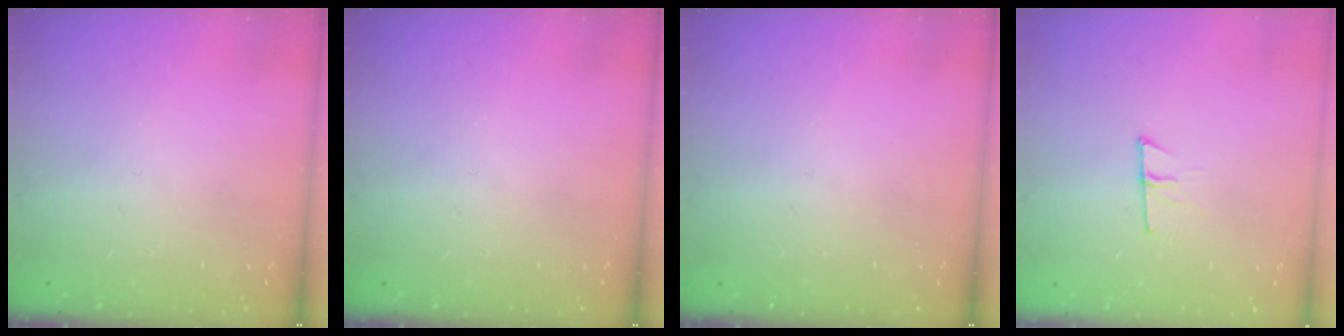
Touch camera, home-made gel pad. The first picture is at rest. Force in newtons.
{"total": 0.0}
{"total": 0.0}
{"total": 6.0, "press": 5.9, "slide": 1.0}